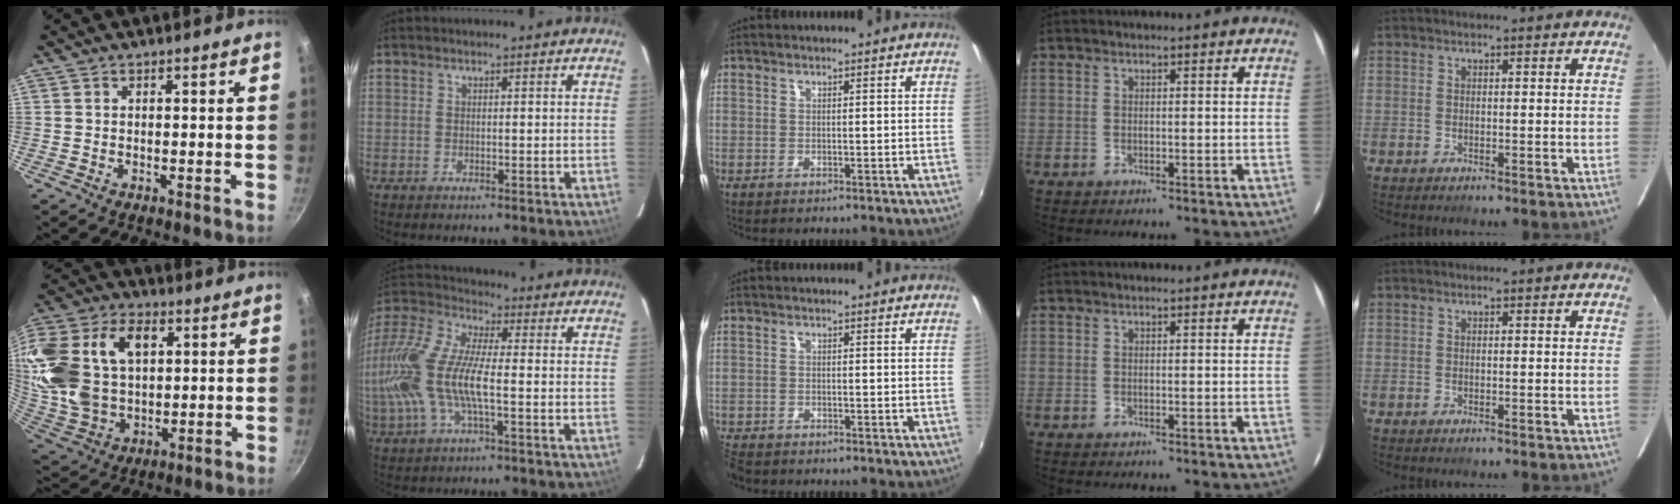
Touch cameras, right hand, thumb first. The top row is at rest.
{"thumb": {"total": 26.4, "force": [6.2, 17.9, 18.3], "torque": [-0.388, 0.012, 0.121]}, "index": {"total": 19.1, "force": [-2.4, 6.7, 17.8], "torque": [-0.365, -0.003, -0.056]}, "middle": {"total": 3.7, "force": [-3.4, 1.2, 1.0], "torque": [-0.037, -0.019, -0.067]}}